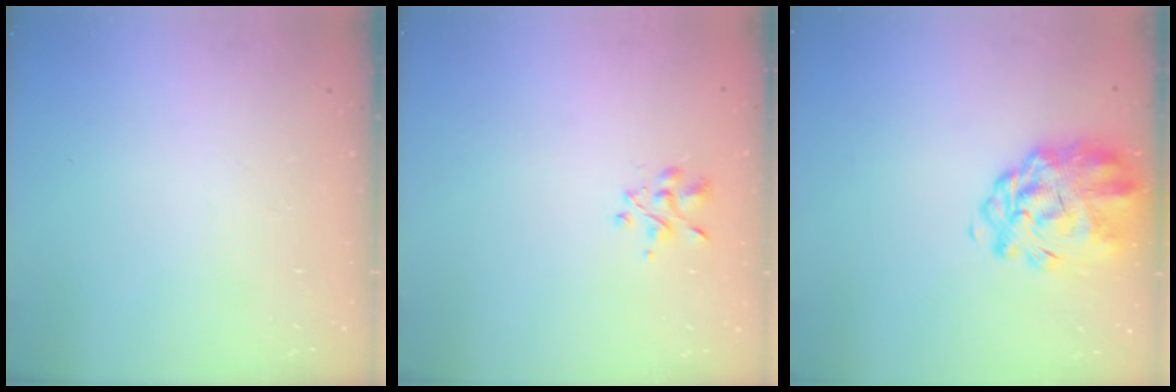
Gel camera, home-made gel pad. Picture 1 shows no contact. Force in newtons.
{"total": 1.7, "press": 1.6, "slide": 0.7}
{"total": 6.1, "press": 5.5, "slide": 2.7}